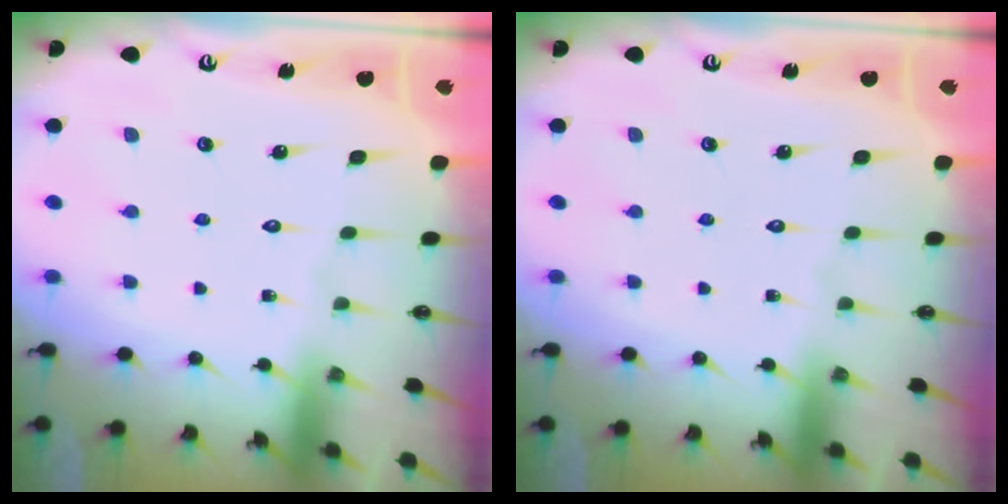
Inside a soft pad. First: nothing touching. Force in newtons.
{"total": 0.0}